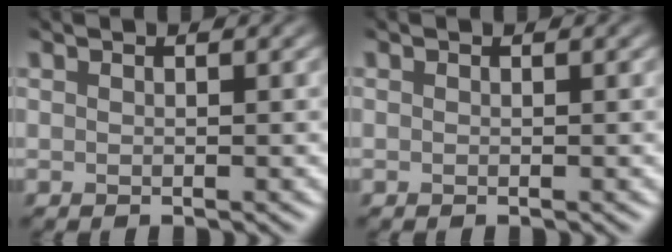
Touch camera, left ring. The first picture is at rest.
{"total": 0.0}